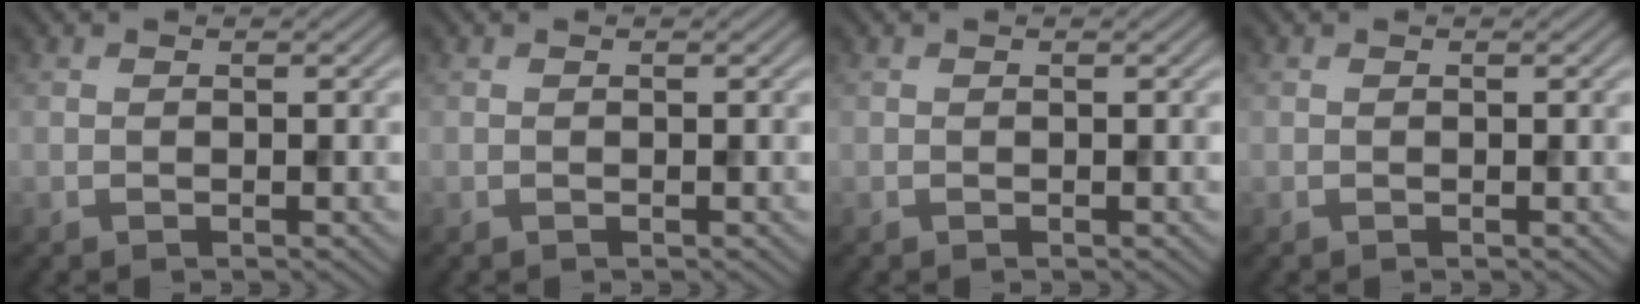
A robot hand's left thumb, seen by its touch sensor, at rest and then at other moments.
{"total": 0.0}
{"total": 0.0}
{"total": 0.0}